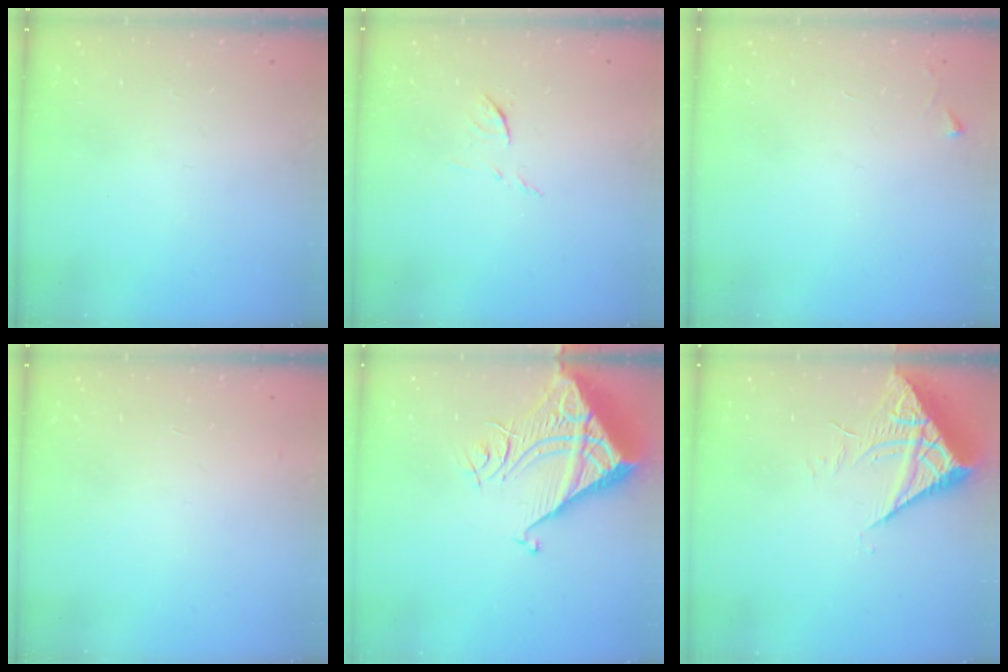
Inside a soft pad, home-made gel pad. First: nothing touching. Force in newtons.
{"total": 6.7, "press": 6.7, "slide": 0.5}
{"total": 2.3, "press": 2.3, "slide": 0.4}
{"total": 2.9, "press": 2.9, "slide": 0.1}
{"total": 9.4, "press": 9.3, "slide": 1.0}
{"total": 7.2, "press": 7.2, "slide": 0.8}